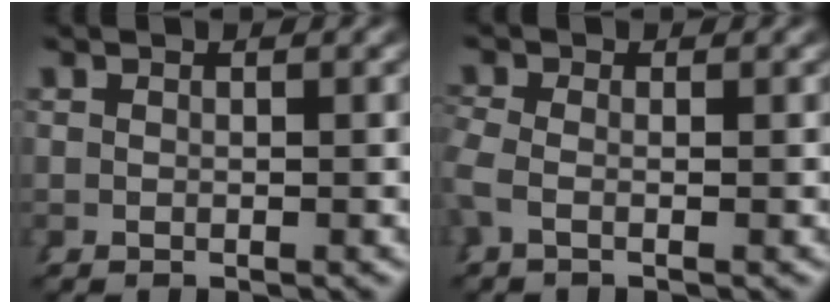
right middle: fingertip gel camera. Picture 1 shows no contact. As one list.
[{"total": 1.5, "force": [-0.3, 0.9, 1.2], "torque": [-0.036, 0.000, -0.011]}]